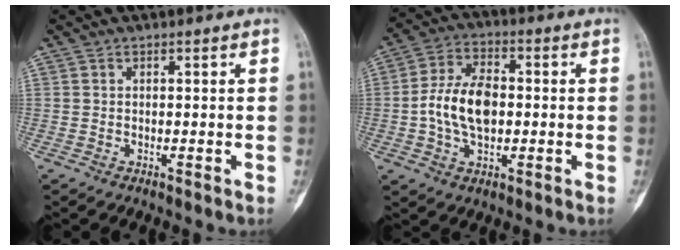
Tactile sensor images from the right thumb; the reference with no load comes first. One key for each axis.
{"total": 11.4, "fx": -0.6, "fy": 6.8, "fz": 9.1, "tx": -0.162, "ty": 0.018, "tz": -0.015}